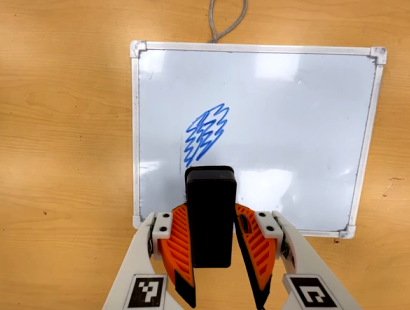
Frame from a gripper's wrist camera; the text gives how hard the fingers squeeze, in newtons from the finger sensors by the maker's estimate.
{"total": 6.1, "left": 5.2, "right": 7.0}